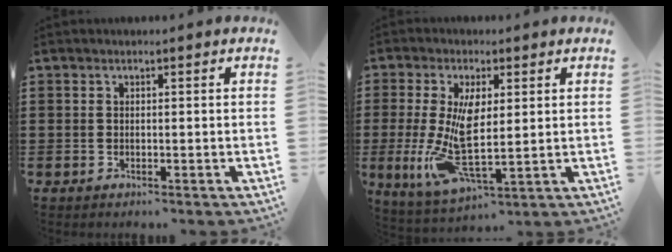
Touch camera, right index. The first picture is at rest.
{"total": 9.9, "force": [1.0, 3.8, 9.1], "torque": [-0.189, -0.017, 0.019]}